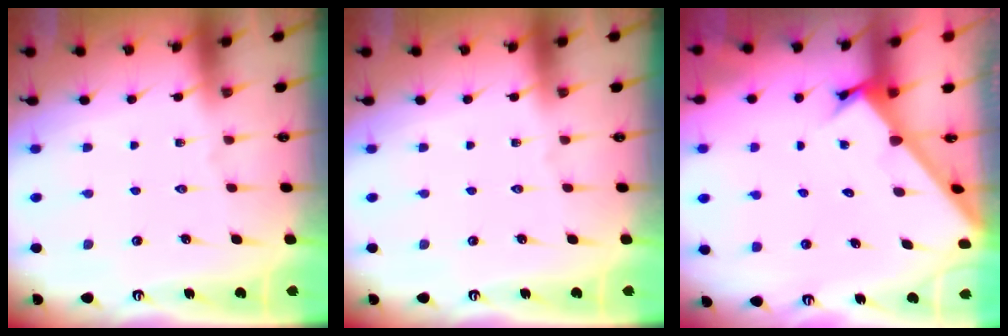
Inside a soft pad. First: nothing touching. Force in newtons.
{"total": 0.0}
{"total": 2.6, "press": 2.6, "slide": 0.2}